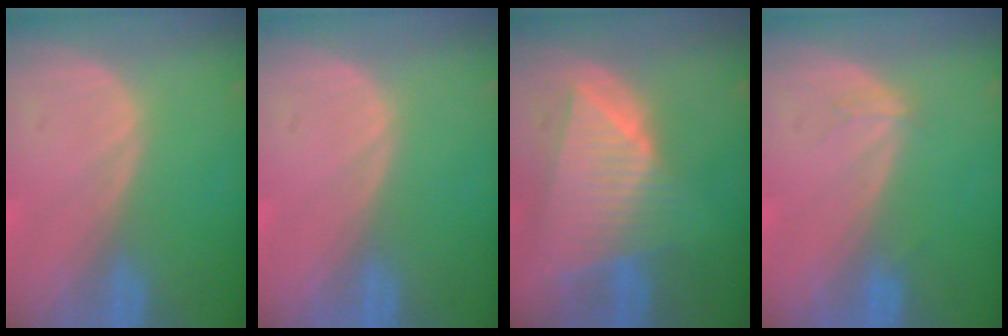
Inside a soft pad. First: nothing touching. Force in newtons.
{"total": 0.0}
{"total": 9.0, "press": 8.1, "slide": 3.9}
{"total": 1.1, "press": 1.1, "slide": 0.1}